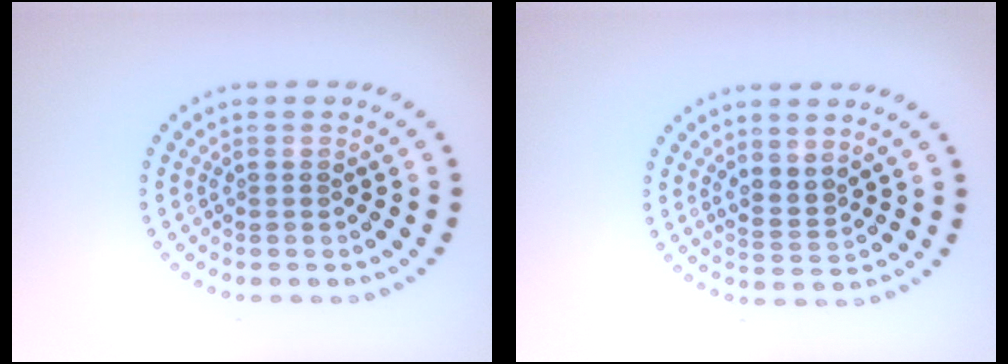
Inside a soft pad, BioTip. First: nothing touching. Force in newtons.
{"total": 2.0, "press": 1.5, "slide": 1.4}